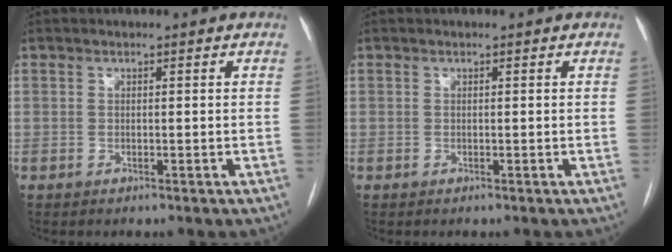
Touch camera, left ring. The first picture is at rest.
{"total": 0.0}